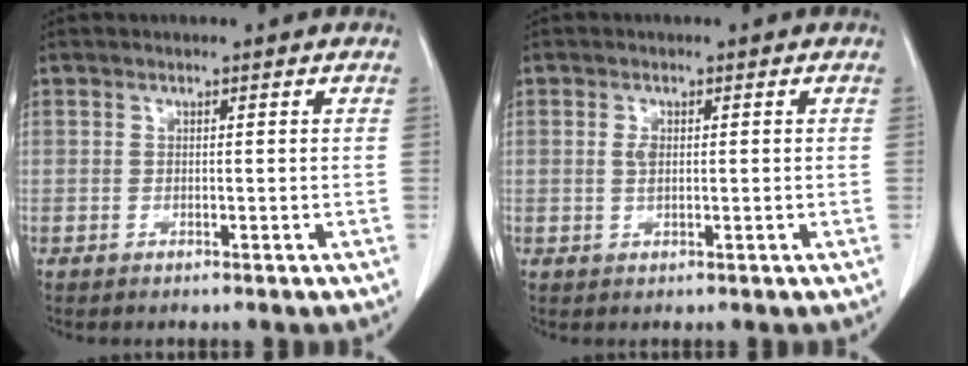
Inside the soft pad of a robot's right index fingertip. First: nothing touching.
{"total": 1.5, "force": [0.2, 0.7, 1.3], "torque": [-0.028, 0.000, 0.005]}